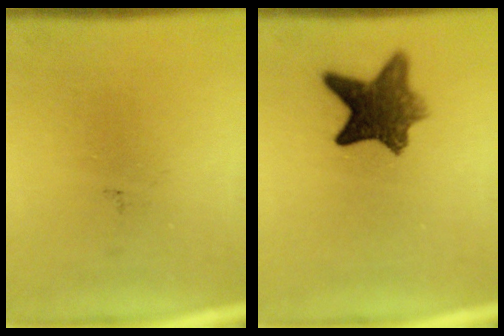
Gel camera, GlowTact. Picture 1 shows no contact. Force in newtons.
{"total": 8.7}